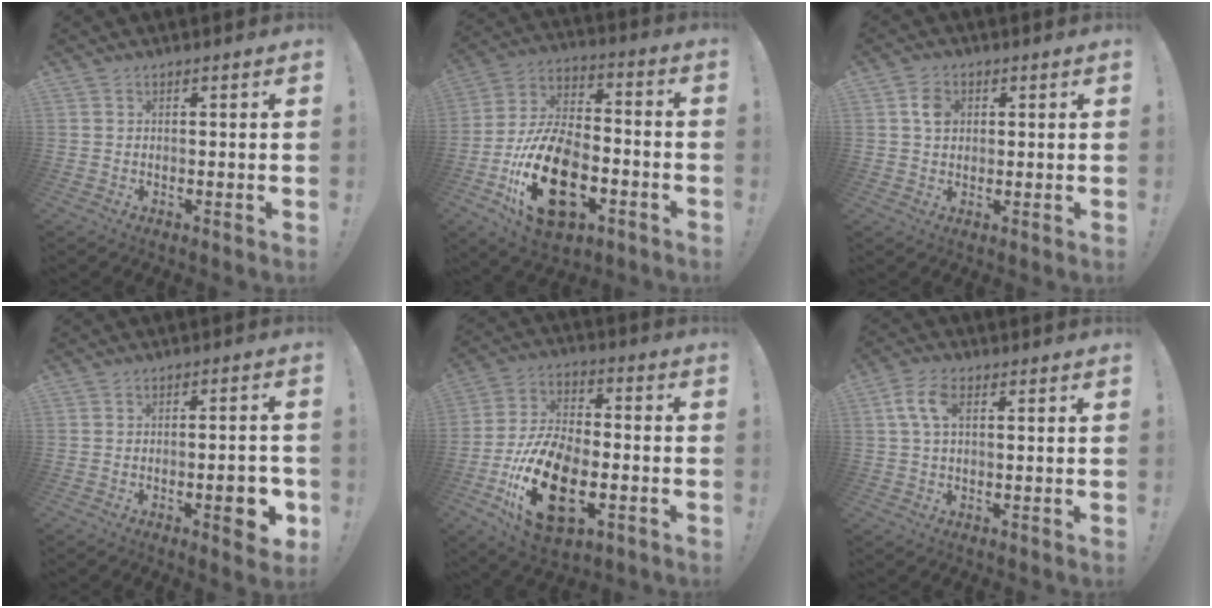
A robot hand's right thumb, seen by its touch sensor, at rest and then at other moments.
{"total": 24.5, "force": [-9.3, 14.3, 17.5], "torque": [-0.340, 0.058, -0.143]}
{"total": 4.5, "force": [1.1, 3.6, 2.6], "torque": [-0.027, -0.001, 0.016]}
{"total": 7.5, "force": [-2.8, 2.0, 6.7], "torque": [-0.081, 0.005, -0.042]}
{"total": 22.3, "force": [-8.0, 12.7, 16.5], "torque": [-0.322, 0.047, -0.123]}
{"total": 6.4, "force": [1.7, 3.6, 5.1], "torque": [-0.104, 0.007, 0.032]}